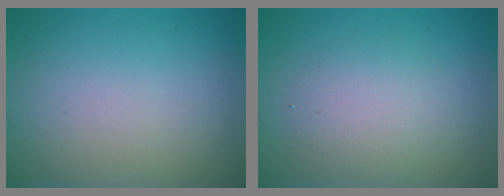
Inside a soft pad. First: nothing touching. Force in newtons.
{"total": 2.6, "press": 2.6, "slide": 0.2}